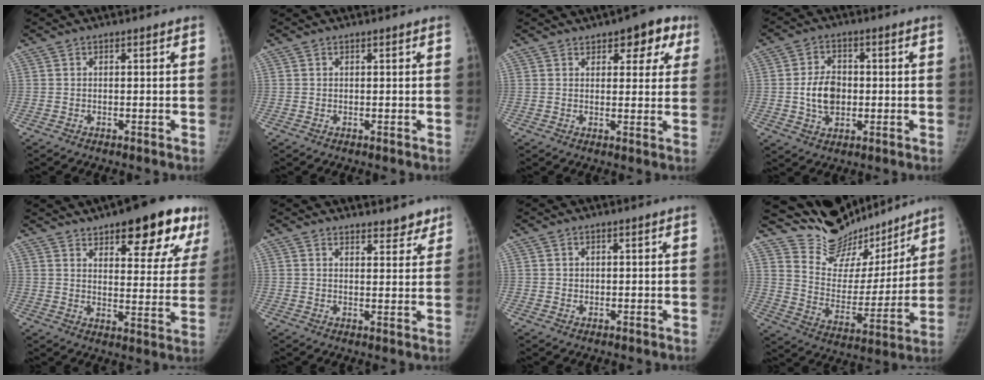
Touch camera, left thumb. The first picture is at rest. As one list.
[{"total": 0.0}, {"total": 8.0, "force": [4.4, 4.3, 5.1], "torque": [-0.018, -0.011, 0.049]}, {"total": 7.8, "force": [-0.4, 5.6, 5.4], "torque": [-0.080, 0.005, -0.005]}, {"total": 19.8, "force": [11.8, 6.9, 14.3], "torque": [-0.148, -0.040, 0.161]}, {"total": 5.7, "force": [5.0, 2.2, 1.7], "torque": [0.007, -0.029, 0.063]}, {"total": 0.8, "force": [0.5, 0.7, 0.1], "torque": [0.008, -0.003, 0.006]}, {"total": 19.3, "force": [17.7, 6.8, 4.0], "torque": [-0.018, -0.121, 0.284]}]